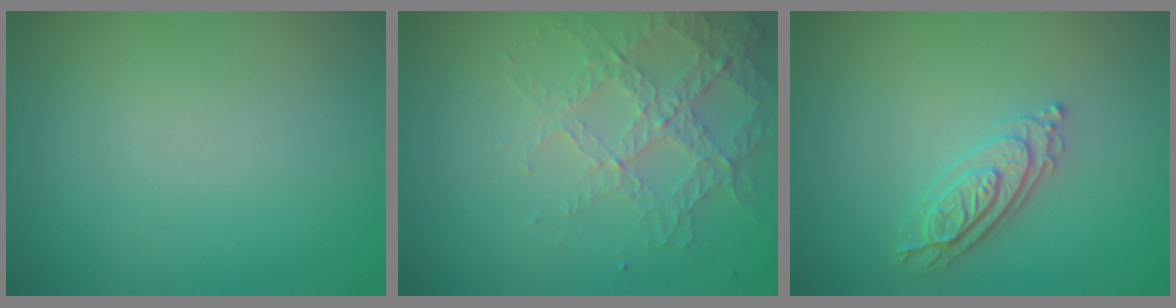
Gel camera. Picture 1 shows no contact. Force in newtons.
{"total": 4.2, "press": 3.0, "slide": 2.9}
{"total": 2.9, "press": 2.7, "slide": 1.0}